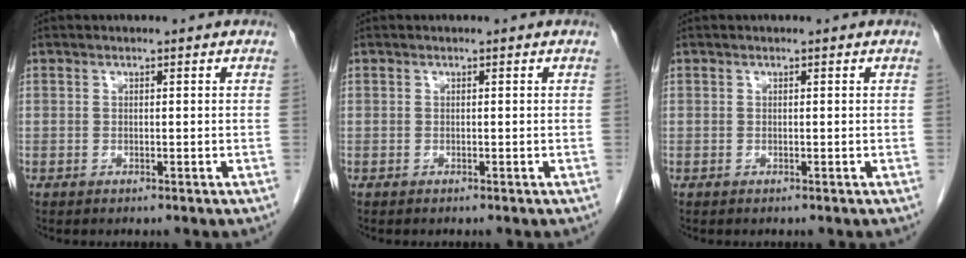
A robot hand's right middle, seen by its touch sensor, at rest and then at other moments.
{"total": 0.0}
{"total": 0.0}